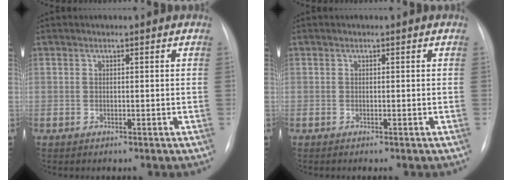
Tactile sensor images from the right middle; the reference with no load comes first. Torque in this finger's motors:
{"motor_torque": [0.27, -0.28, 0.12, 0.01]}